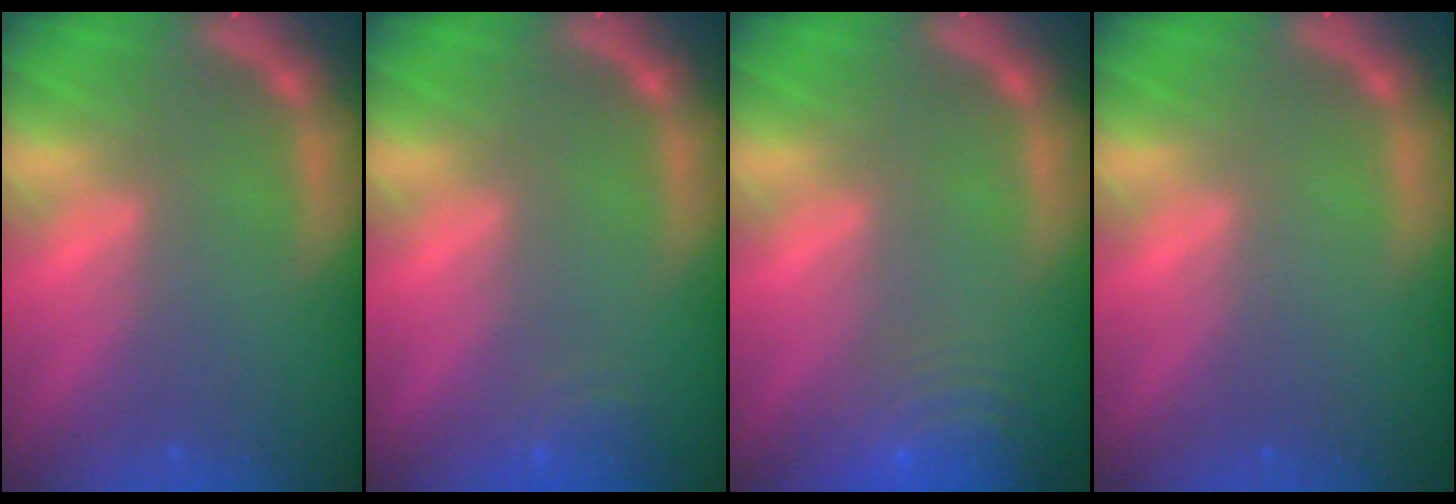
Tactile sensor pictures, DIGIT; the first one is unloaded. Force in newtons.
{"total": 2.5}
{"total": 9.1}
{"total": 0.0}